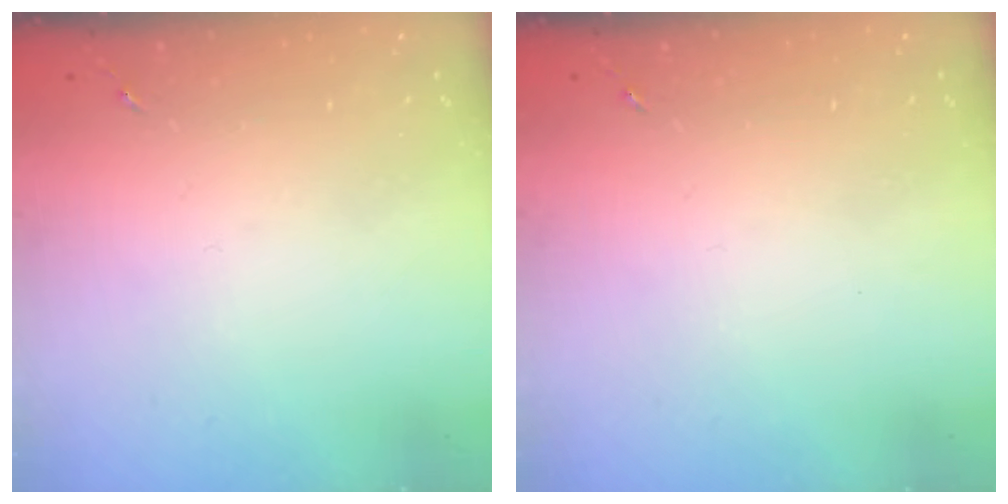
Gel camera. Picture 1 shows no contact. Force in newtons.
{"total": 0.0}